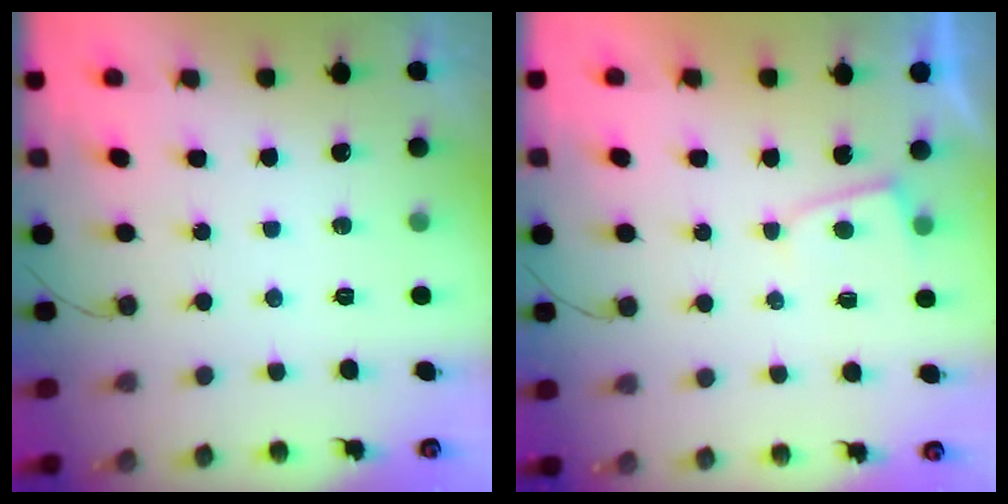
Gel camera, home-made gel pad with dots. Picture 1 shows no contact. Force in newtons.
{"total": 2.3, "press": 2.3, "slide": 0.3}